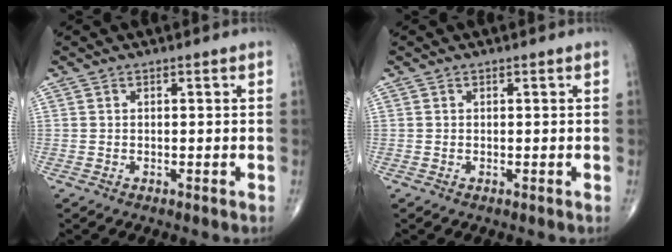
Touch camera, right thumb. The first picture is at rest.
{"total": 0.0}